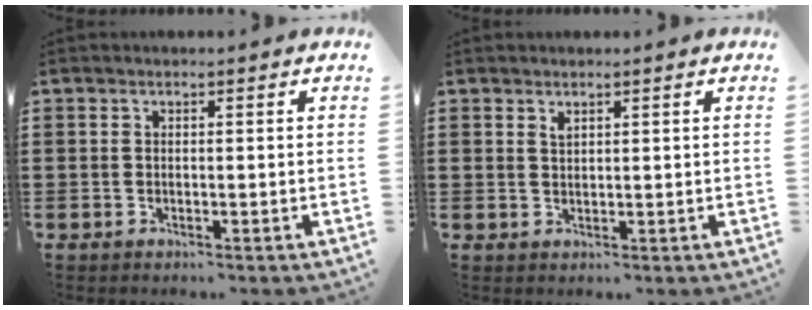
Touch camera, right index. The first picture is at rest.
{"total": 1.0, "force": [0.8, 0.4, 0.5], "torque": [-0.011, 0.001, 0.015]}